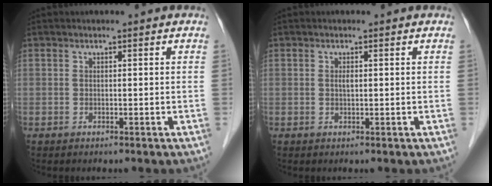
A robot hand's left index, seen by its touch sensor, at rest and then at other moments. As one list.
[{"total": 0.9, "force": [0.2, 0.3, 0.8], "torque": [-0.019, 0.000, 0.002]}]